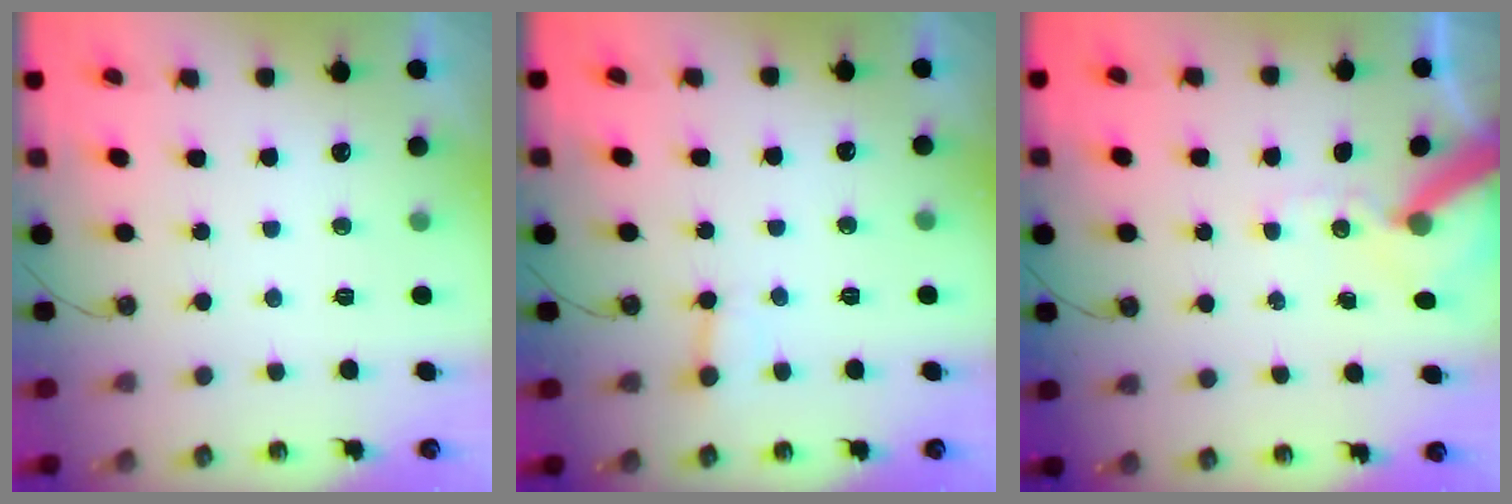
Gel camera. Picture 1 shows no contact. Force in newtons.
{"total": 3.3, "press": 3.2, "slide": 0.2}
{"total": 10.6, "press": 10.5, "slide": 1.6}